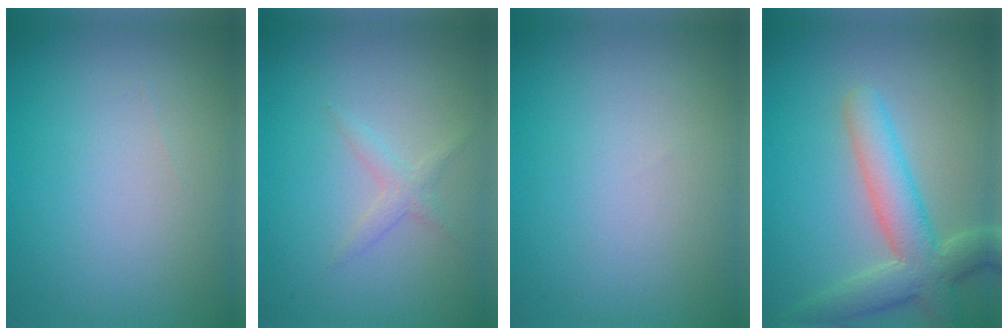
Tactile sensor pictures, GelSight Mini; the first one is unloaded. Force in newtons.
{"total": 1.3, "press": 1.3, "slide": 0.1}
{"total": 0.0}
{"total": 5.7, "press": 5.6, "slide": 0.7}